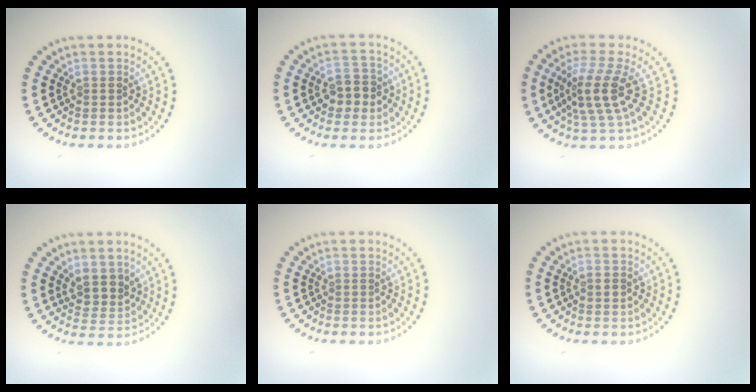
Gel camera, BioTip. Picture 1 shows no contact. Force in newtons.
{"total": 2.8, "press": 2.8, "slide": 0.4}
{"total": 4.1, "press": 3.1, "slide": 2.6}
{"total": 2.8, "press": 2.4, "slide": 1.4}
{"total": 0.0}
{"total": 1.3, "press": 1.3, "slide": 0.2}